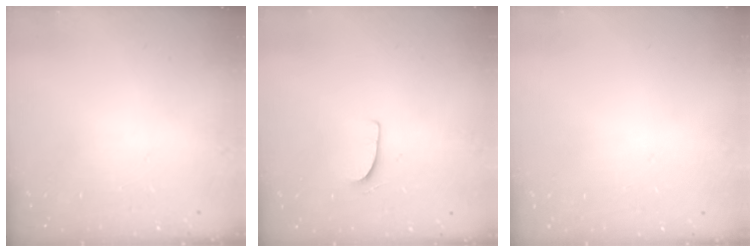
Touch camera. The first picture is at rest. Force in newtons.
{"total": 5.1, "press": 5.1, "slide": 0.4}
{"total": 0.0}